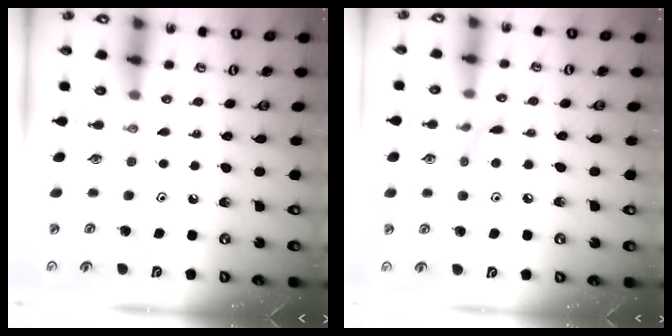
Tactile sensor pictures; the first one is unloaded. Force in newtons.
{"total": 5.2, "press": 5.2, "slide": 0.6}